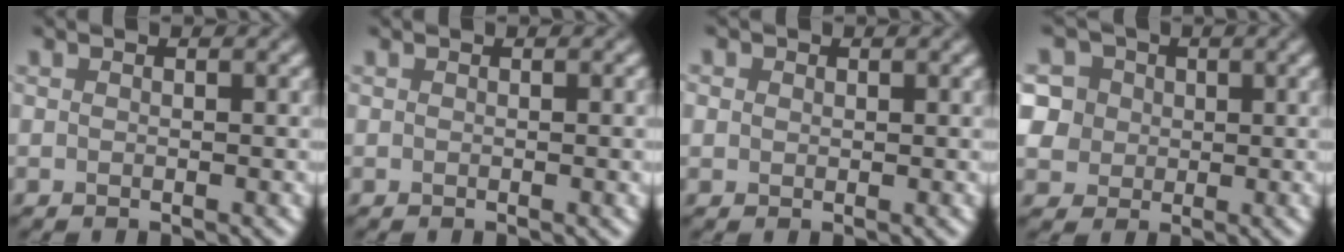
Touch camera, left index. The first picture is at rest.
{"total": 0.9, "force": [0.0, 0.2, 0.9], "torque": [-0.010, 0.000, 0.001]}
{"total": 1.2, "force": [0.5, 1.1, 0.4], "torque": [-0.004, 0.001, 0.002]}
{"total": 7.3, "force": [2.8, 6.1, 2.9], "torque": [-0.054, 0.025, 0.022]}